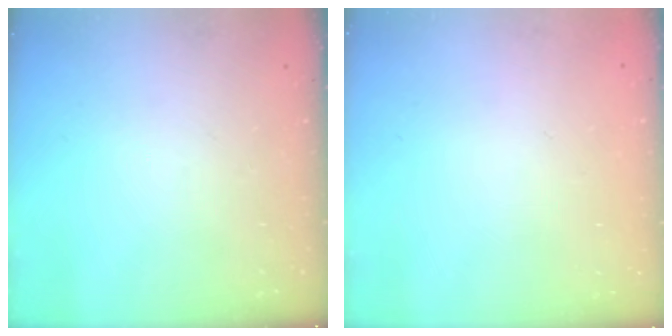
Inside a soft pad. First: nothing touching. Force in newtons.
{"total": 1.8, "press": 1.8, "slide": 0.2}